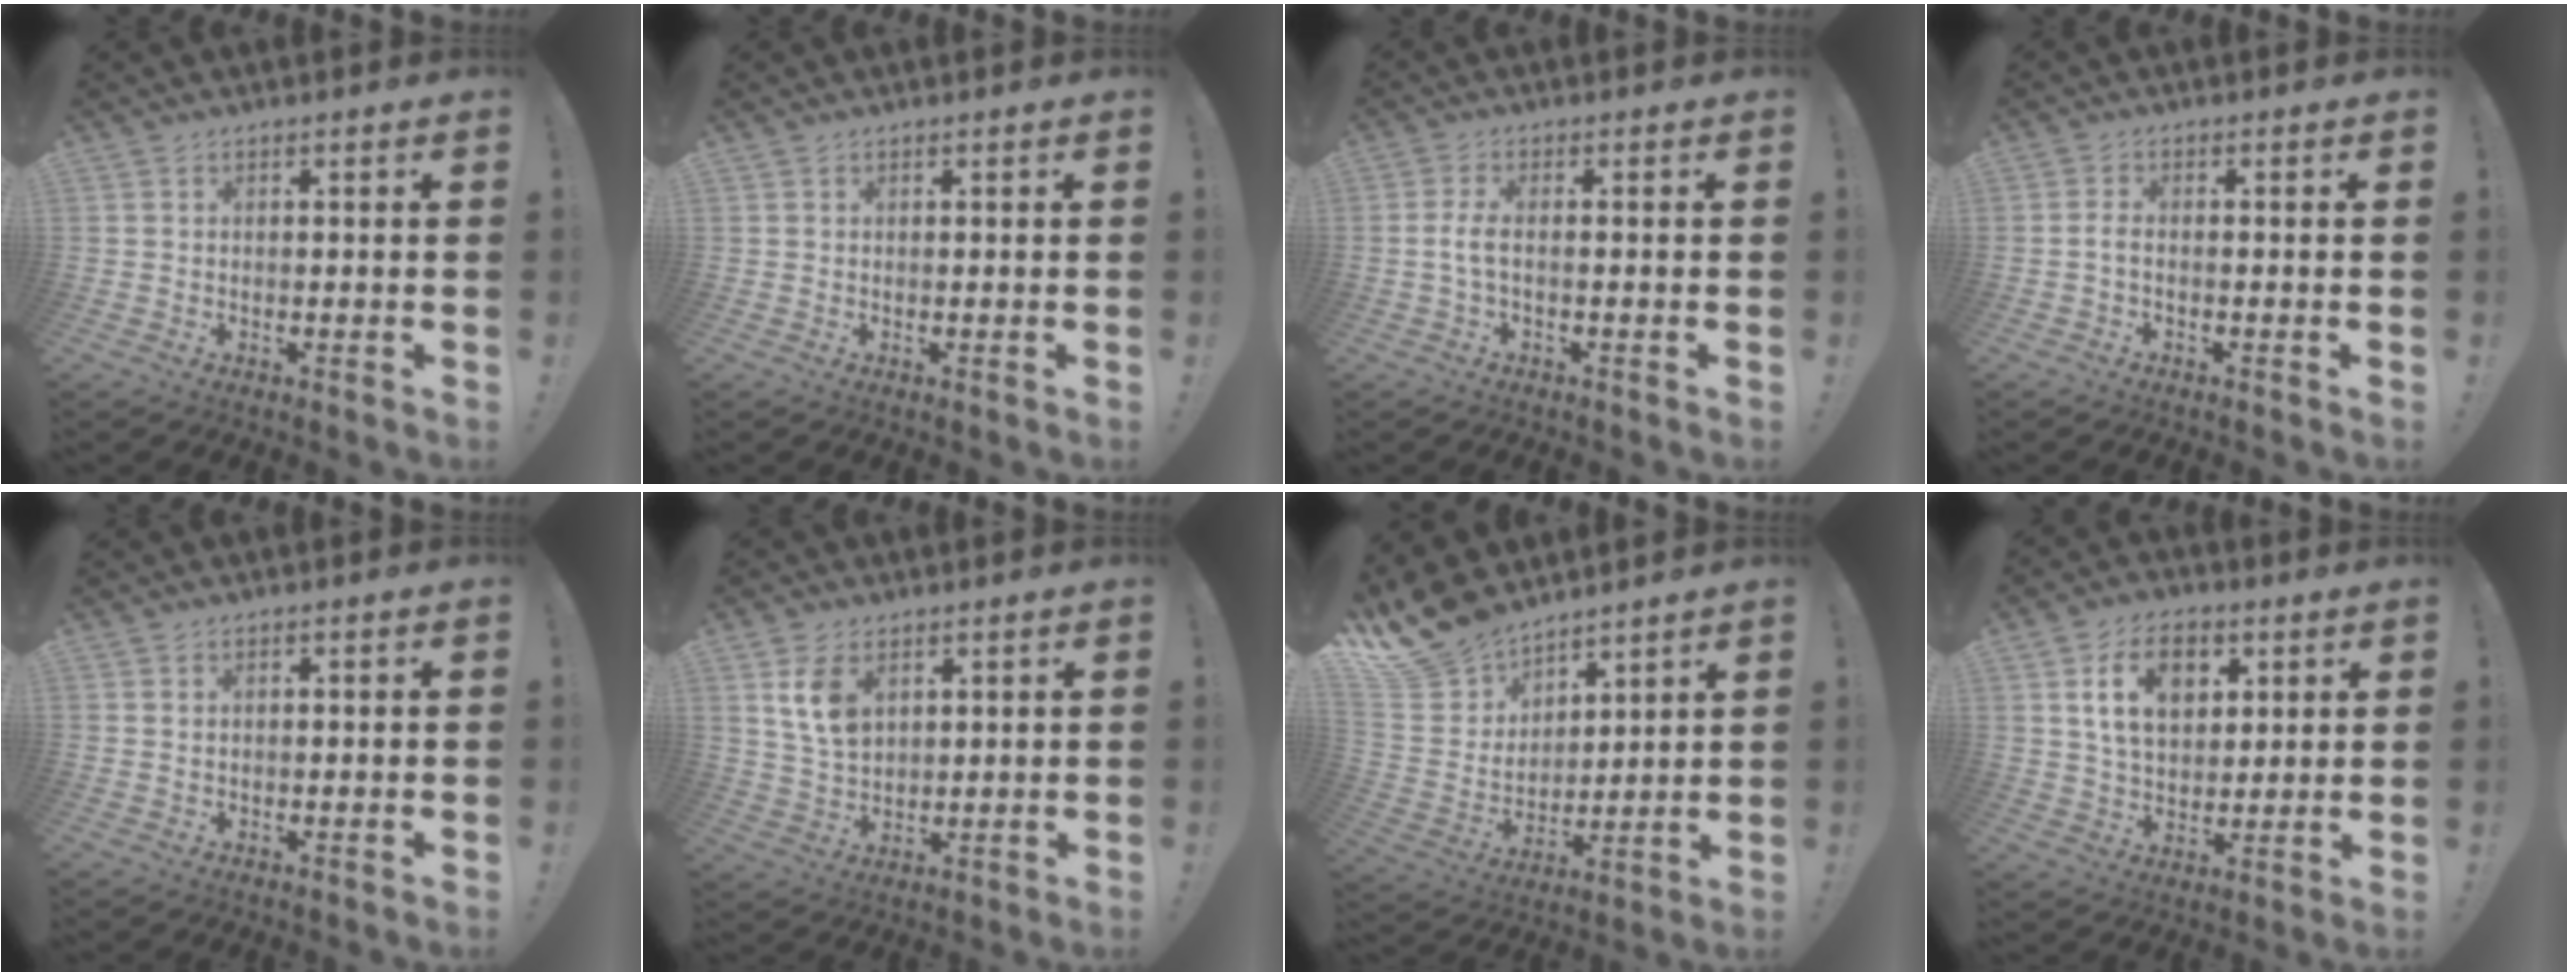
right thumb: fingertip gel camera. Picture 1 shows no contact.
{"total": 0.0}
{"total": 4.0, "force": [-0.5, 0.9, 3.8], "torque": [-0.084, -0.005, -0.012]}
{"total": 2.0, "force": [-0.9, 0.4, 1.7], "torque": [-0.037, 0.003, -0.018]}
{"total": 0.5, "force": [0.1, 0.3, 0.4], "torque": [-0.016, 0.006, 0.003]}
{"total": 9.1, "force": [4.4, 6.0, 5.3], "torque": [-0.090, -0.011, 0.087]}
{"total": 14.4, "force": [11.9, 7.3, 3.6], "torque": [-0.091, -0.089, 0.233]}
{"total": 13.5, "force": [5.4, 8.8, 8.6], "torque": [-0.144, 0.000, 0.101]}